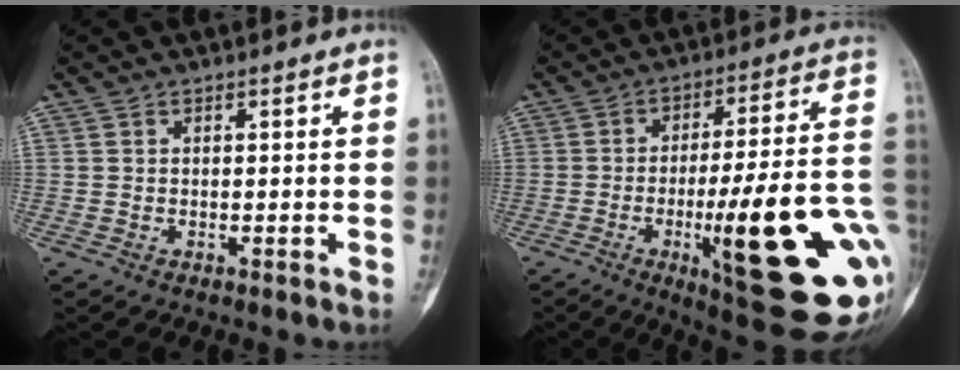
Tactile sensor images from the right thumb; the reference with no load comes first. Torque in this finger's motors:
{"motor_torque": [2.74, 2.26, 1.89, -0.89, 0.50]}